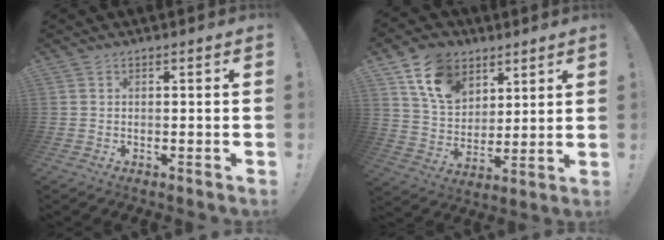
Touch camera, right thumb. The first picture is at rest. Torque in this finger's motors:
{"motor_torque": [0.89, 0.91, 0.11, 0.12, 0.05]}